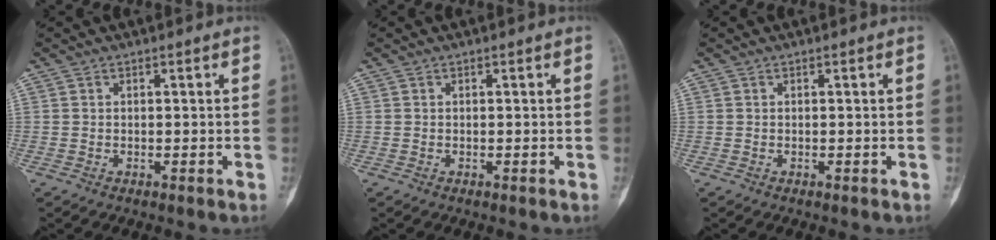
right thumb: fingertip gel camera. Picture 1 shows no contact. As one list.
[{"total": 0.0}, {"total": 0.0}]